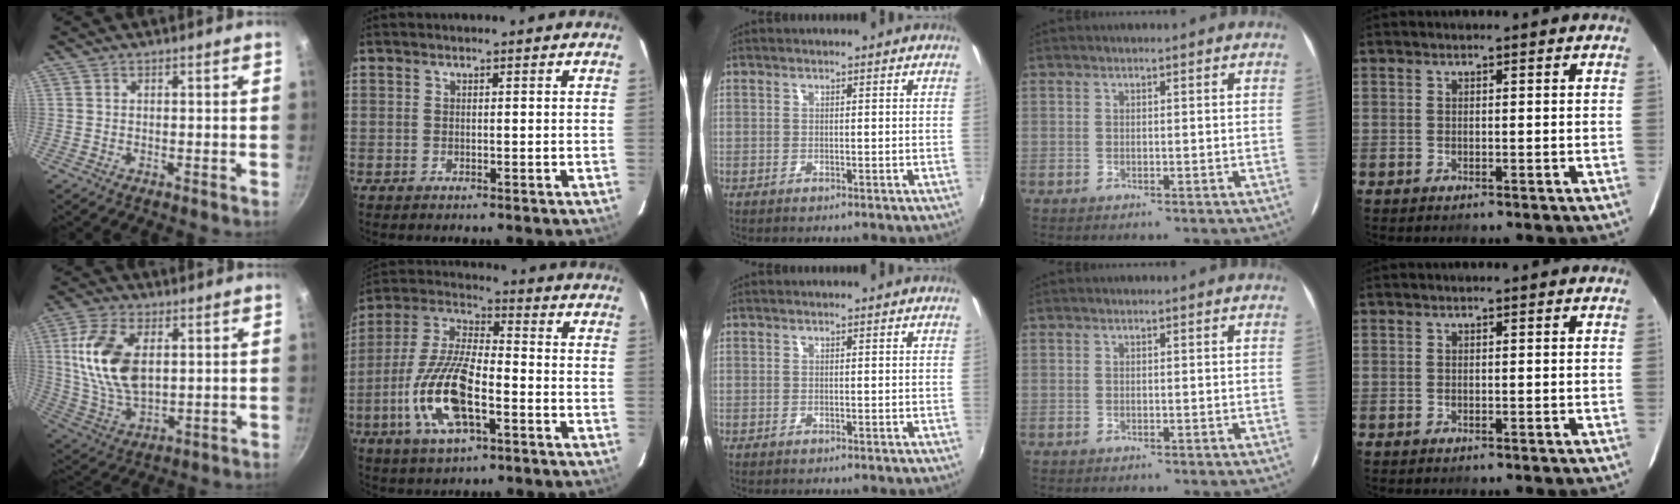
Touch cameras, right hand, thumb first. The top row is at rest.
{"thumb": {"total": 15.1, "force": [3.0, 8.6, 12.0], "torque": [-0.222, -0.012, 0.065]}, "index": {"total": 15.9, "force": [-5.6, 5.7, 13.8], "torque": [-0.293, -0.009, -0.108]}}